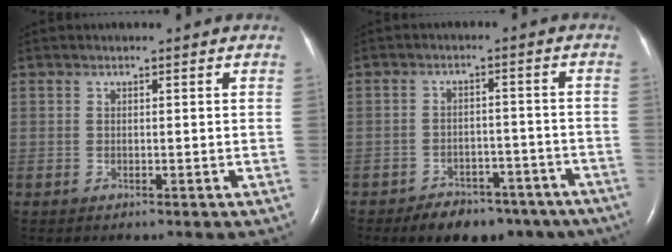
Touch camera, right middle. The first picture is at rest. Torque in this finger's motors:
{"motor_torque": [-0.19, -0.15, 0.14, 0.02]}